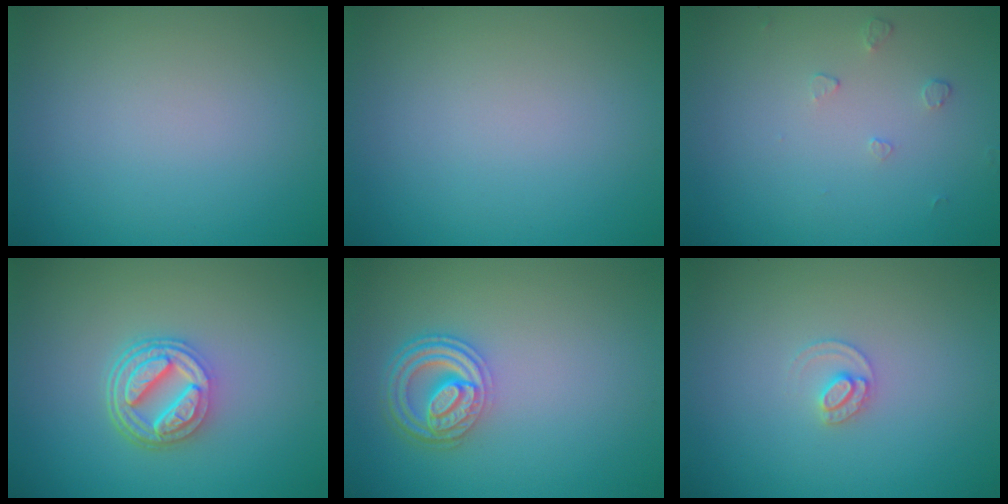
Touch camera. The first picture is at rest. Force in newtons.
{"total": 0.0}
{"total": 0.6, "press": 0.4, "slide": 0.5}
{"total": 4.9, "press": 3.6, "slide": 3.3}
{"total": 4.5, "press": 3.5, "slide": 2.8}
{"total": 1.5, "press": 1.5, "slide": 0.2}